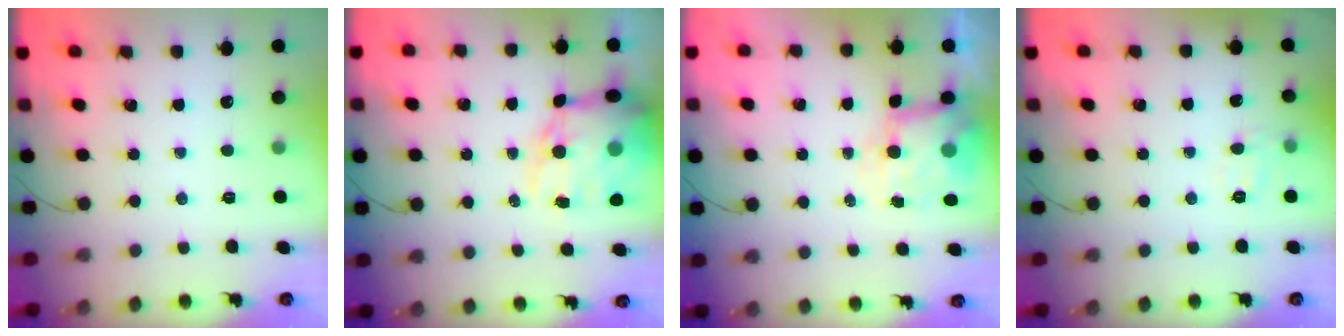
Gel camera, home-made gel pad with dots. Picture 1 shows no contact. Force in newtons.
{"total": 16.9, "press": 16.4, "slide": 3.9}
{"total": 7.6, "press": 7.4, "slide": 1.7}
{"total": 6.7, "press": 6.7, "slide": 1.0}